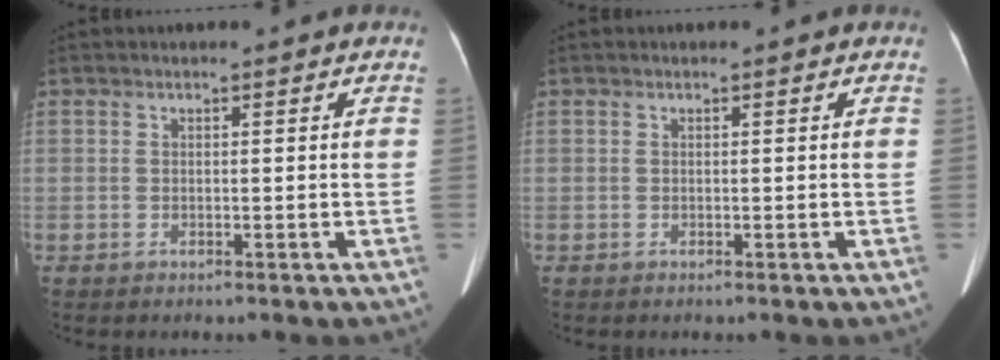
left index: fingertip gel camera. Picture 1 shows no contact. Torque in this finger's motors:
{"motor_torque": [0.00, 0.00, 0.00, 0.00]}